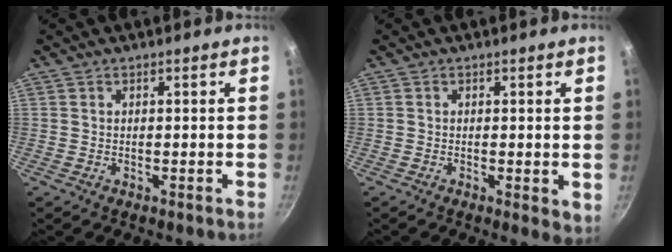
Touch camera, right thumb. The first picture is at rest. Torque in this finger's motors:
{"motor_torque": [-0.07, 0.13, -0.10, -0.09, -0.03]}